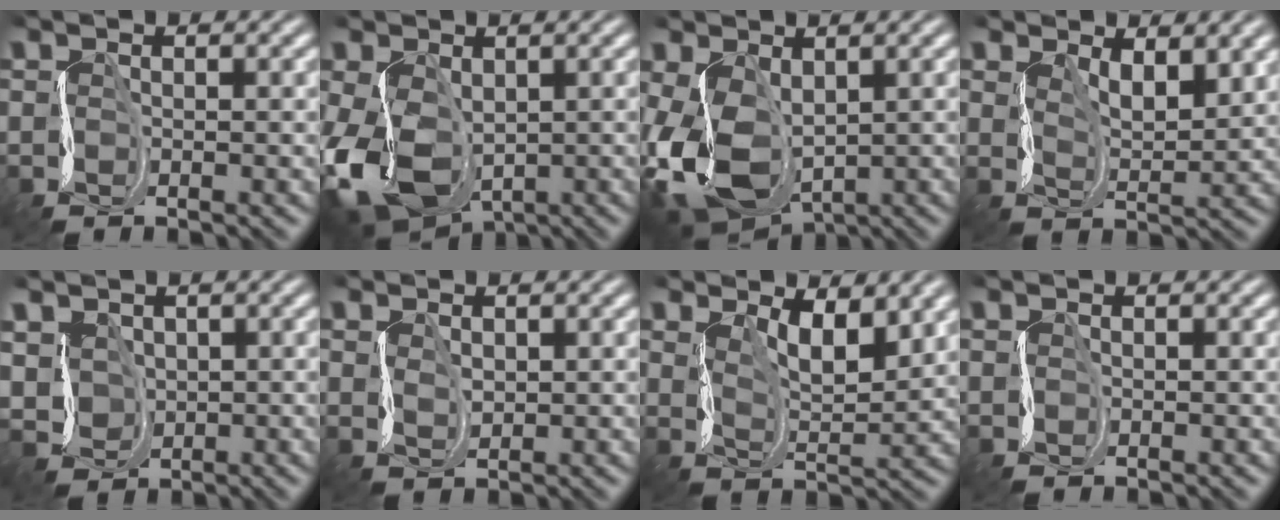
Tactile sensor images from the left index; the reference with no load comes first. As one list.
[{"total": 9.5, "force": [-2.8, 6.3, 6.6], "torque": [-0.162, -0.030, -0.055]}, {"total": 9.1, "force": [-1.8, 5.8, 6.7], "torque": [-0.165, -0.023, -0.035]}, {"total": 3.4, "force": [1.6, 1.4, 2.7], "torque": [-0.058, -0.013, 0.027]}, {"total": 3.8, "force": [0.1, 3.5, 1.6], "torque": [-0.052, 0.008, -0.002]}, {"total": 1.0, "force": [0.0, 0.7, 0.6], "torque": [-0.018, -0.003, -0.001]}, {"total": 4.6, "force": [2.0, 1.9, 3.6], "torque": [-0.066, -0.013, 0.029]}, {"total": 0.0}]